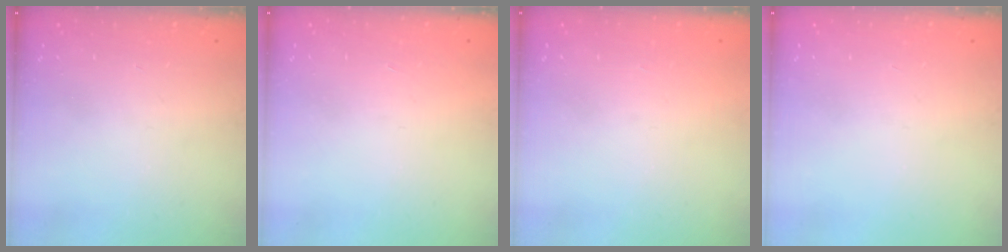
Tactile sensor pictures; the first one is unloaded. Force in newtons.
{"total": 1.7, "press": 1.7, "slide": 0.1}
{"total": 1.6, "press": 1.6, "slide": 0.1}
{"total": 0.0}